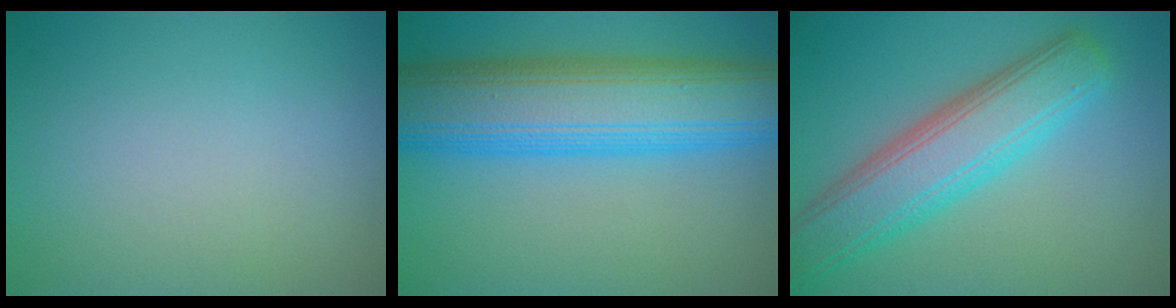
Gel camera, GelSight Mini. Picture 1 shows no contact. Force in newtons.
{"total": 11.4, "press": 11.4, "slide": 0.1}
{"total": 6.7, "press": 6.7, "slide": 0.3}